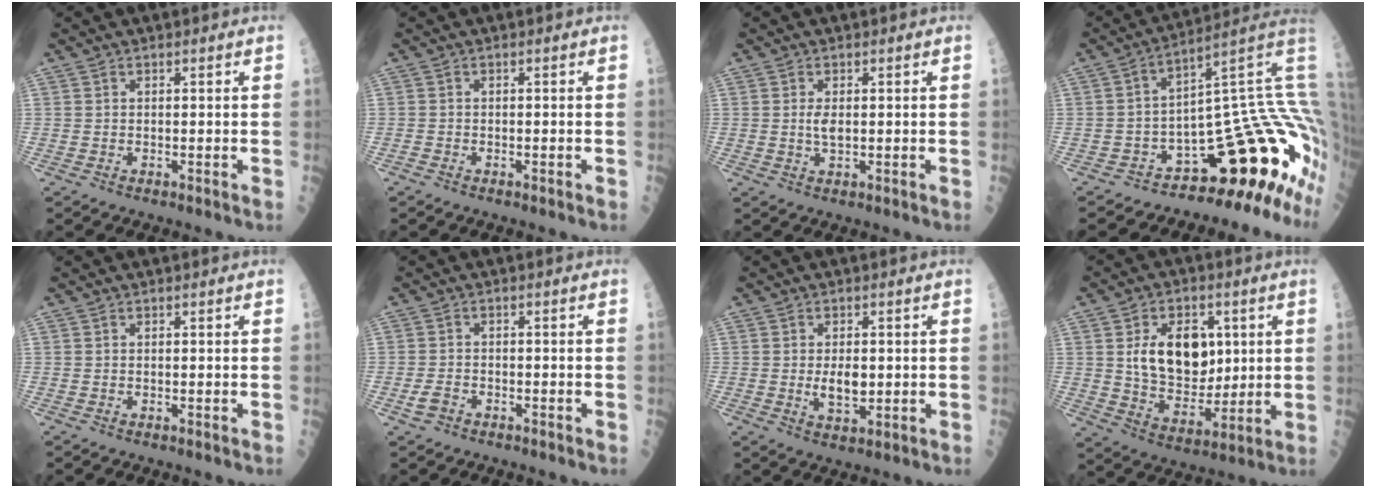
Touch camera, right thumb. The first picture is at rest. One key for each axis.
{"total": 0.6, "fx": -0.5, "fy": 0.2, "fz": 0.2, "tx": -0.005, "ty": -0.001, "tz": -0.013}
{"total": 2.4, "fx": 0.3, "fy": 0.9, "fz": 2.1, "tx": -0.039, "ty": -0.003, "tz": 0.006}
{"total": 14.1, "fx": -2.4, "fy": 5.0, "fz": 12.9, "tx": -0.095, "ty": 0.114, "tz": -0.041}
{"total": 0.0}
{"total": 2.4, "fx": -1.3, "fy": 1.6, "fz": 1.3, "tx": -0.028, "ty": 0.011, "tz": -0.023}
{"total": 4.9, "fx": -0.1, "fy": 2.6, "fz": 4.1, "tx": -0.059, "ty": -0.005, "tz": 0.004}
{"total": 14.5, "fx": 3.2, "fy": 9.5, "fz": 10.4, "tx": -0.120, "ty": -0.017, "tz": 0.063}